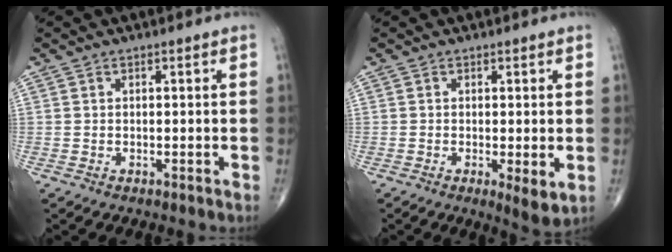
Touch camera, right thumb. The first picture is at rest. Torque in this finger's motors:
{"motor_torque": [-0.08, 0.17, -0.30, -0.25, -0.03]}